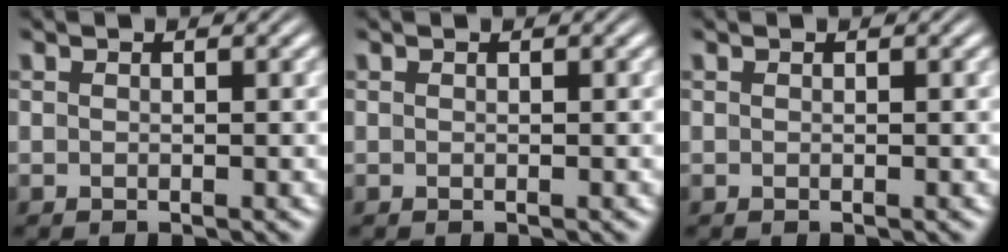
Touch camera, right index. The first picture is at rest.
{"total": 0.0}
{"total": 0.0}